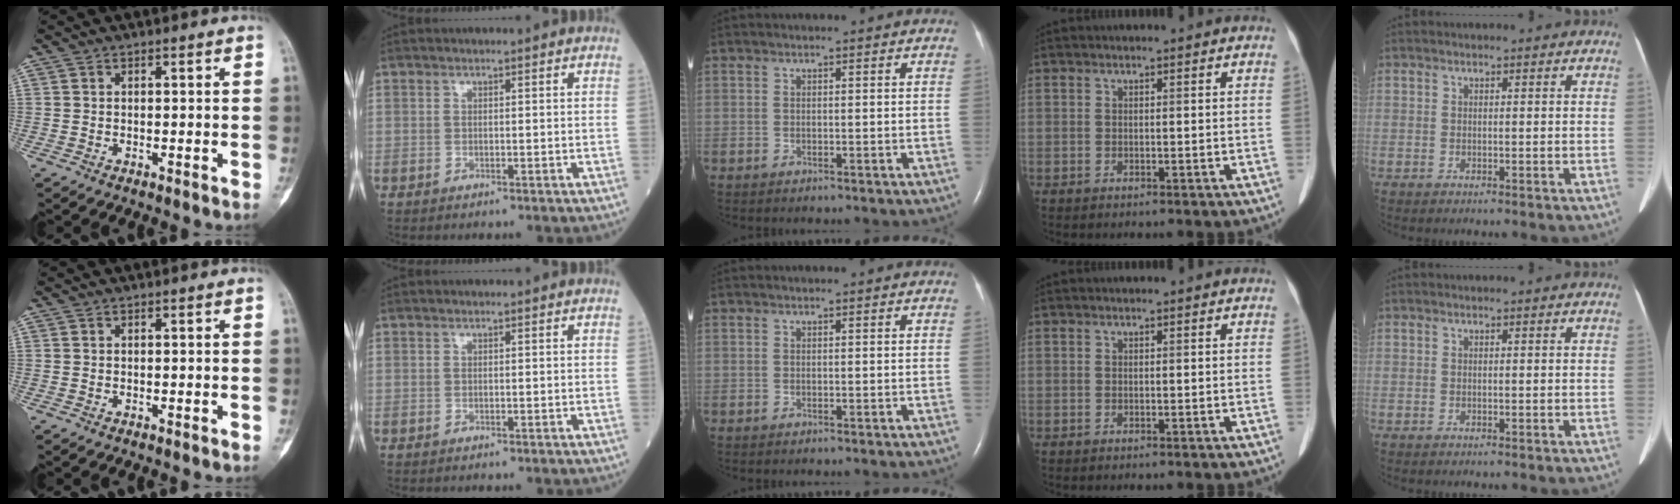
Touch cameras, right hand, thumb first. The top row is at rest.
{}